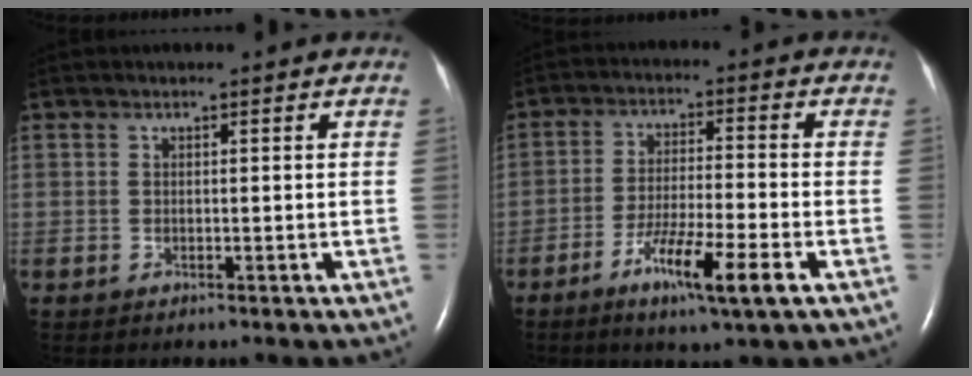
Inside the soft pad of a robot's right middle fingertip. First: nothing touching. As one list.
[{"total": 9.1, "force": [-4.7, 0.1, 7.8], "torque": [-0.144, -0.017, -0.084]}]